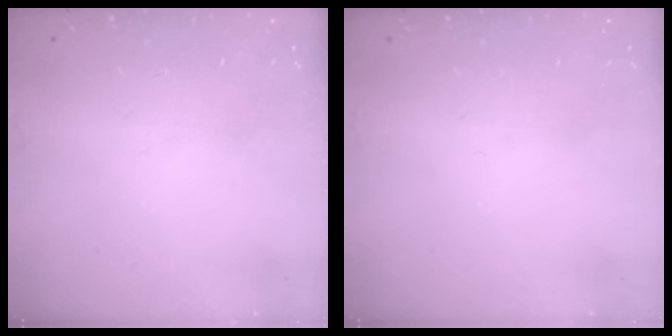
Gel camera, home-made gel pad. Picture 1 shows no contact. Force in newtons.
{"total": 0.0}